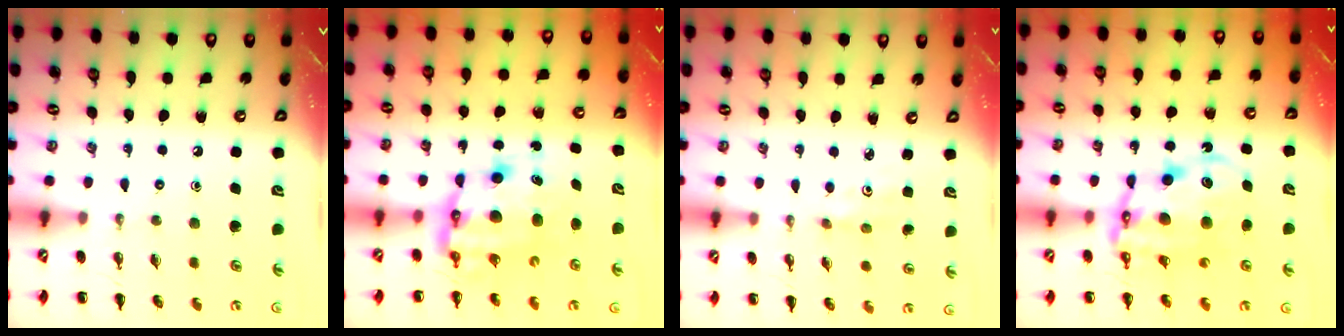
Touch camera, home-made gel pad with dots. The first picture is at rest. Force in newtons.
{"total": 9.6, "press": 9.3, "slide": 2.2}
{"total": 1.4, "press": 1.3, "slide": 0.5}
{"total": 12.6, "press": 12.2, "slide": 3.1}